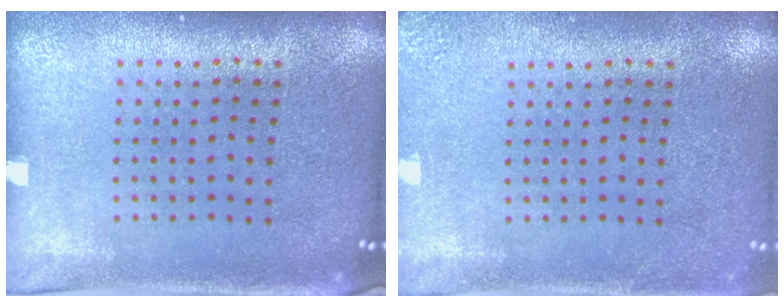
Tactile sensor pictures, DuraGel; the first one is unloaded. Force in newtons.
{"total": 1.9, "press": 1.9, "slide": 0.2}